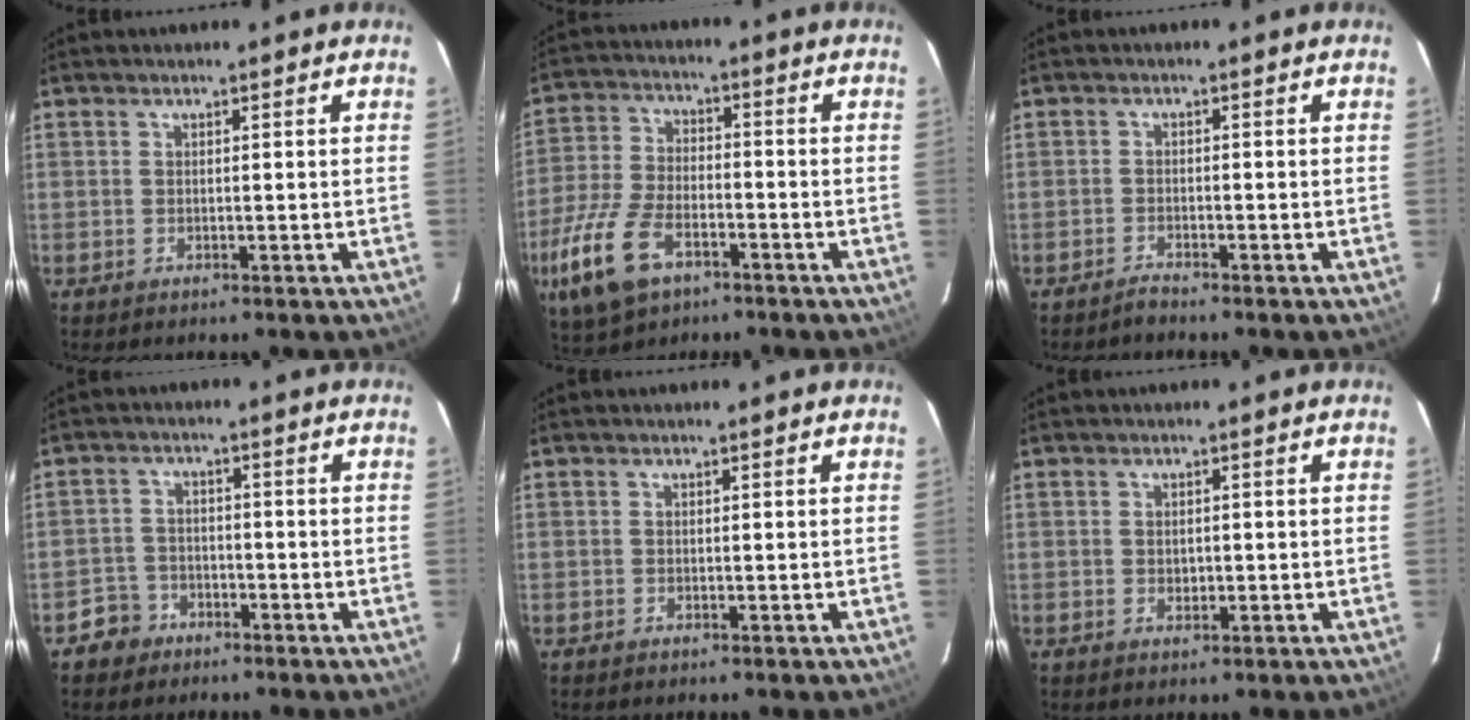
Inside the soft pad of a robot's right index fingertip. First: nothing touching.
{"total": 15.2, "force": [-7.9, 8.1, 10.1], "torque": [-0.242, -0.020, -0.148]}
{"total": 1.4, "force": [-1.4, -0.1, 0.1], "torque": [-0.004, -0.002, -0.029]}
{"total": 4.5, "force": [-3.0, 3.5, 0.0], "torque": [-0.006, 0.018, -0.055]}
{"total": 0.0}
{"total": 1.4, "force": [-0.1, 1.1, 0.8], "torque": [-0.013, 0.003, -0.001]}